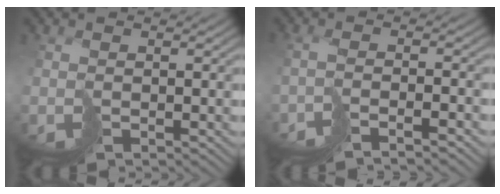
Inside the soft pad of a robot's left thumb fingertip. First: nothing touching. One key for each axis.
{"total": 3.5, "fx": -3.1, "fy": -0.7, "fz": 1.6, "tx": -0.025, "ty": 0.004, "tz": -0.052}